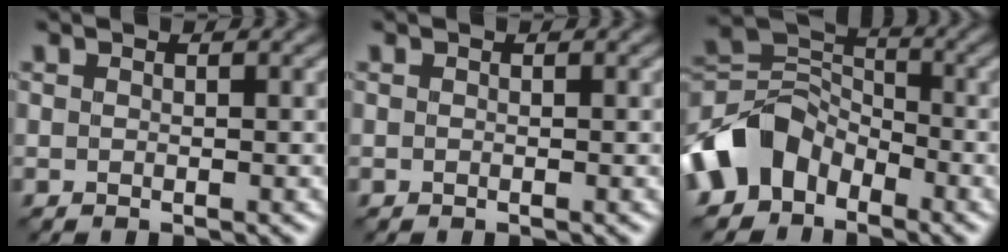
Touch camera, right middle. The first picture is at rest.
{"total": 0.0}
{"total": 6.6, "force": [-3.7, 4.7, 2.8], "torque": [-0.044, 0.006, -0.081]}